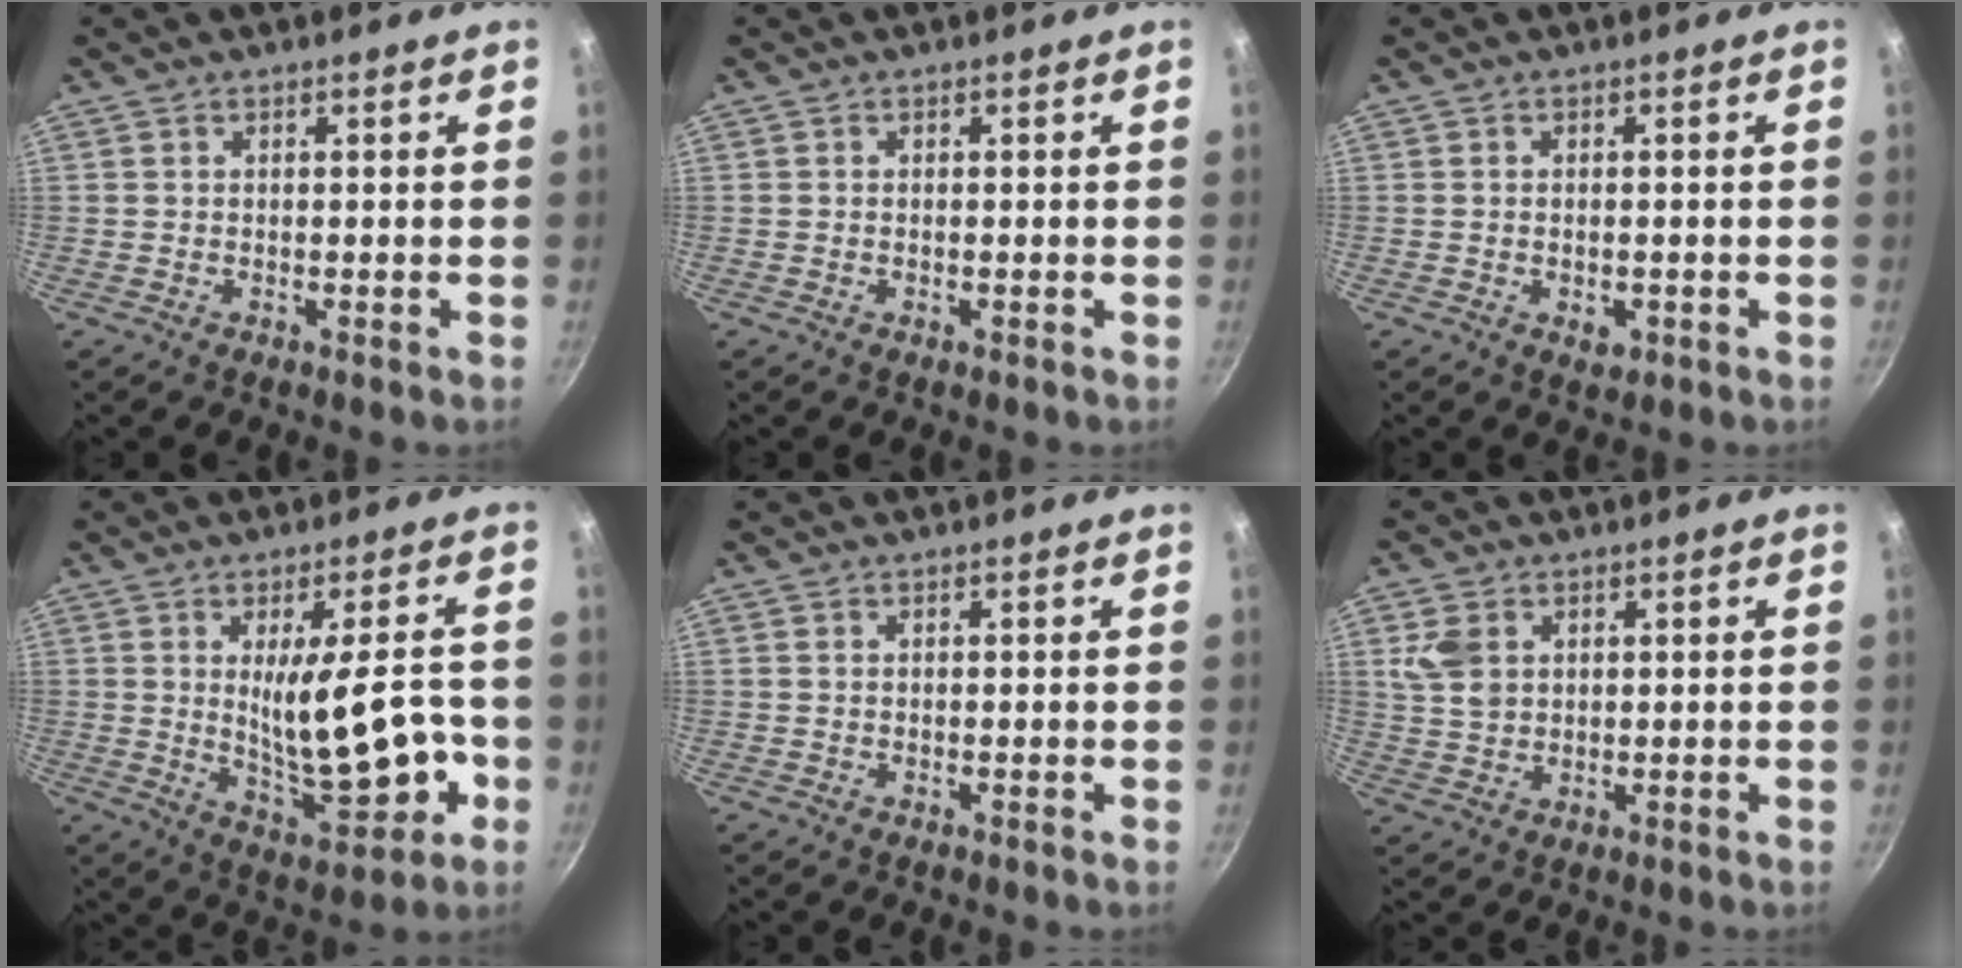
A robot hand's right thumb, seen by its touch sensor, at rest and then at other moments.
{"total": 0.0}
{"total": 2.4, "force": [-0.7, 1.5, 1.6], "torque": [-0.024, -0.002, -0.009]}
{"total": 15.1, "force": [-1.6, 5.8, 13.9], "torque": [-0.185, -0.017, -0.005]}
{"total": 0.0}
{"total": 6.1, "force": [2.0, 4.5, 3.6], "torque": [-0.061, -0.002, 0.042]}